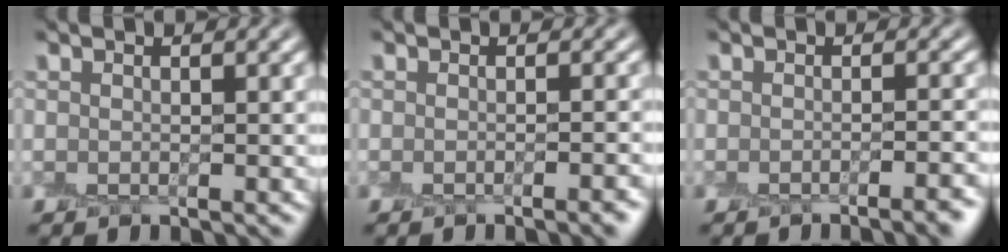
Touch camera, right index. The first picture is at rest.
{"total": 2.4, "force": [-1.8, 0.2, 1.6], "torque": [-0.014, -0.002, -0.020]}
{"total": 3.1, "force": [-2.4, 0.4, 1.9], "torque": [-0.019, -0.002, -0.029]}